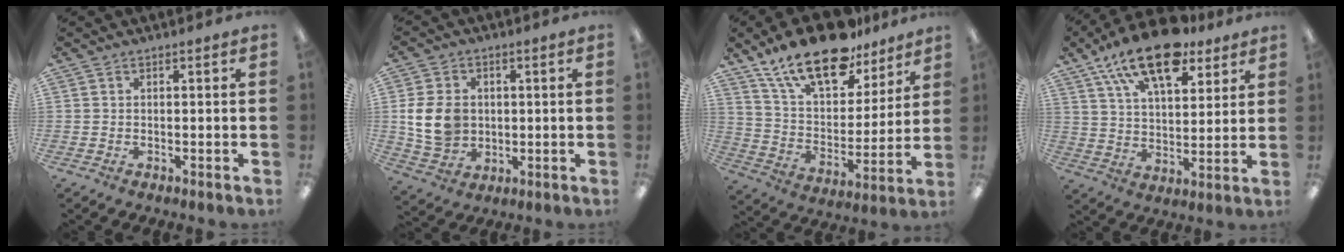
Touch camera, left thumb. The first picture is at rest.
{"total": 10.3, "force": [0.8, 8.3, 6.1], "torque": [-0.135, 0.011, 0.018]}
{"total": 20.6, "force": [14.7, 8.9, 11.3], "torque": [-0.202, -0.084, 0.260]}
{"total": 18.7, "force": [12.5, 8.5, 10.9], "torque": [-0.183, -0.057, 0.216]}